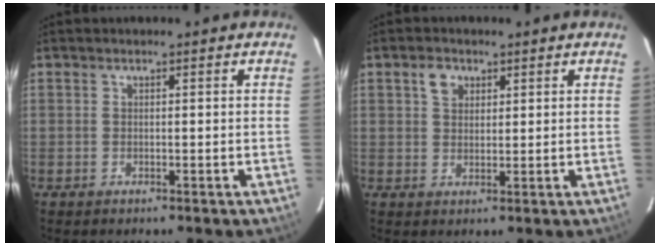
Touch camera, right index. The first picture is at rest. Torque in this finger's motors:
{"motor_torque": [0.02, 0.00, 0.02, 0.03]}